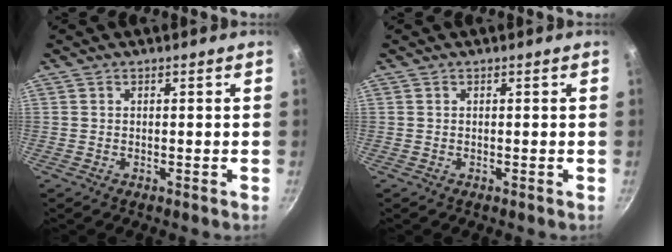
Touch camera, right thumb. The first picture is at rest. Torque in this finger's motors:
{"motor_torque": [-0.10, 0.08, 0.00, 0.00, 0.00]}